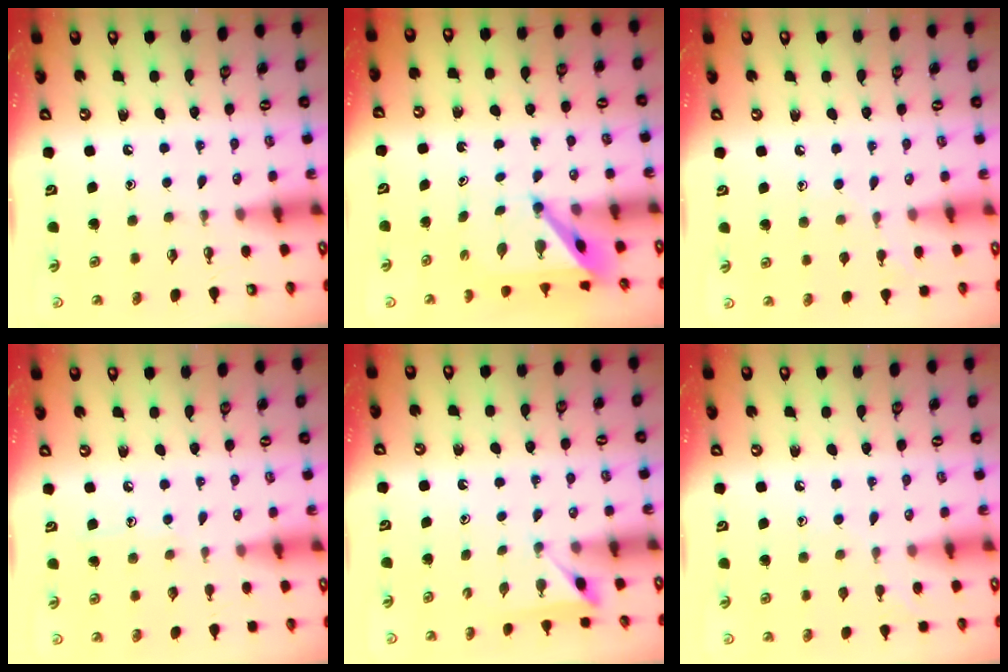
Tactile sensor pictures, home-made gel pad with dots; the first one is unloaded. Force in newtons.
{"total": 4.9, "press": 4.8, "slide": 0.5}
{"total": 8.4, "press": 8.4, "slide": 0.6}
{"total": 5.5, "press": 5.5, "slide": 0.6}
{"total": 2.5, "press": 2.5, "slide": 0.3}
{"total": 5.9, "press": 5.9, "slide": 0.7}